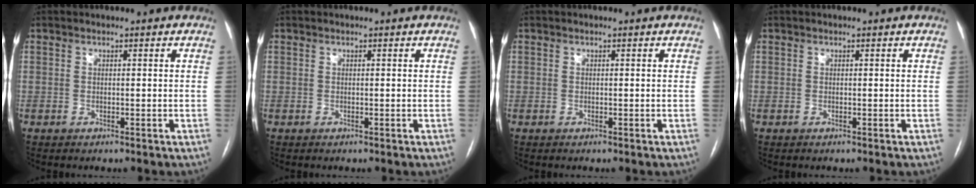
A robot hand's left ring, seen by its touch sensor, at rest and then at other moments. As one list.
[{"total": 0.0}, {"total": 0.0}, {"total": 0.0}]